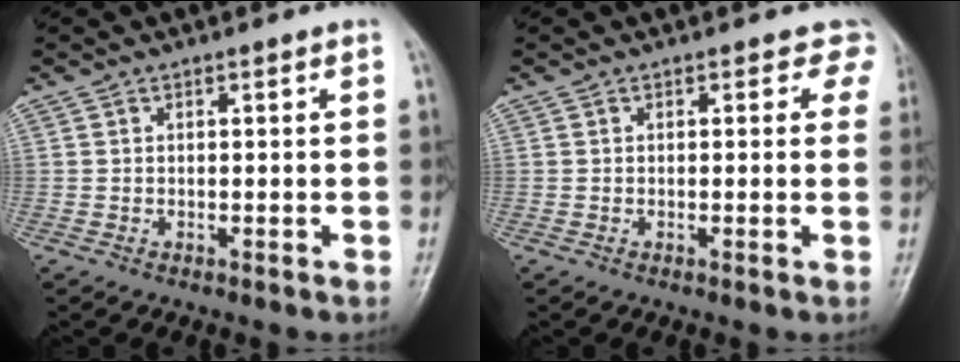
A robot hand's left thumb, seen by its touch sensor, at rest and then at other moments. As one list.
[{"total": 2.4, "force": [1.4, 1.8, 0.9], "torque": [0.025, -0.002, -0.004]}]